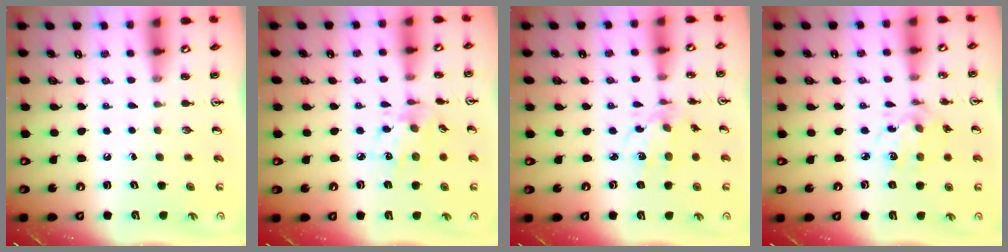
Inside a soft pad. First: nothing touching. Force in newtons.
{"total": 7.1, "press": 7.1, "slide": 0.6}
{"total": 5.5, "press": 5.2, "slide": 1.7}
{"total": 7.1, "press": 7.1, "slide": 0.3}